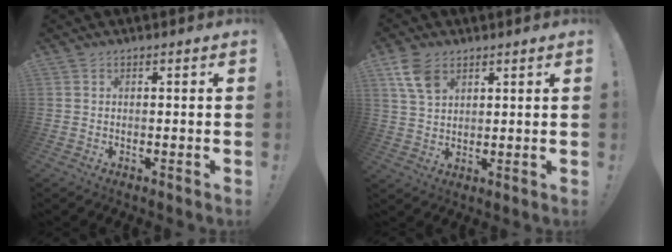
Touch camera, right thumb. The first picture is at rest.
{"total": 8.0, "force": [4.4, 4.8, 4.7], "torque": [-0.084, -0.009, 0.088]}